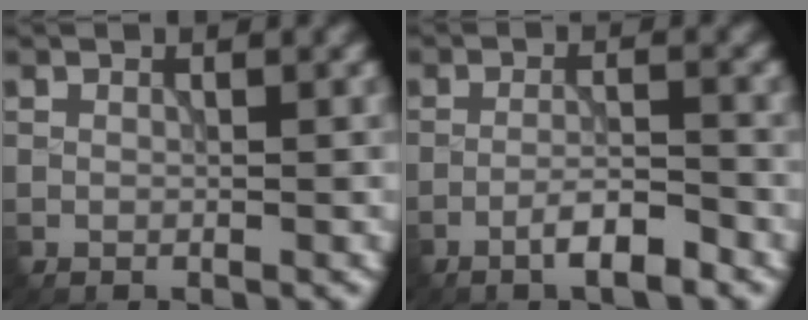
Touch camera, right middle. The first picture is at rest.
{"total": 3.3, "force": [-2.1, 0.4, 2.4], "torque": [-0.040, 0.009, -0.042]}